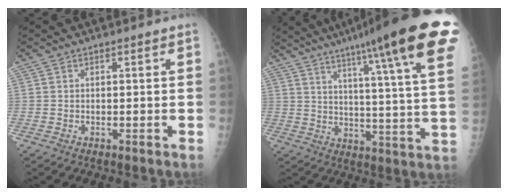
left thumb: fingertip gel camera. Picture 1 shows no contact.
{"total": 26.2, "force": [16.1, 2.3, 20.5], "torque": [-0.271, -0.049, 0.216]}